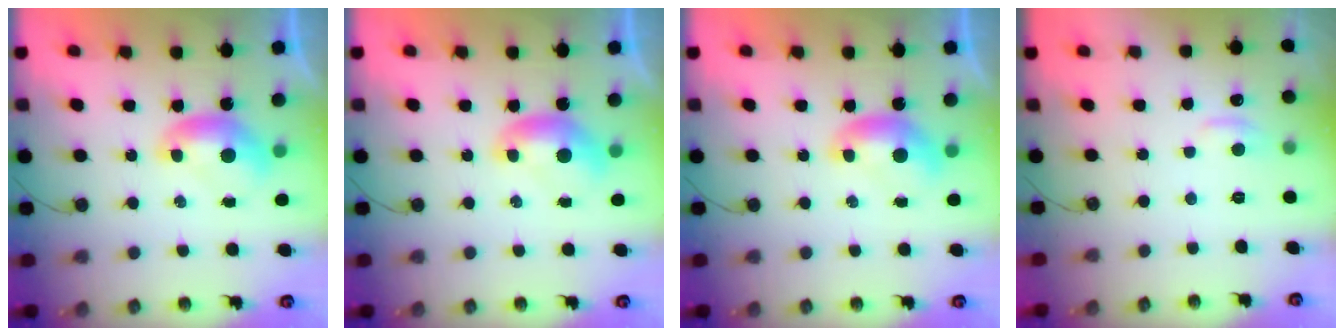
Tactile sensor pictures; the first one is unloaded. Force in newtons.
{"total": 0.0}
{"total": 0.0}
{"total": 0.8, "press": 0.3, "slide": 0.7}